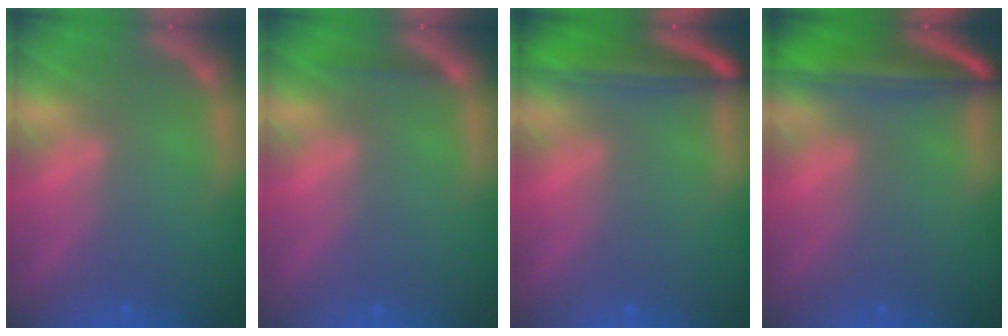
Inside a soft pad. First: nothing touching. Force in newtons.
{"total": 0.9}
{"total": 7.1}
{"total": 8.5}